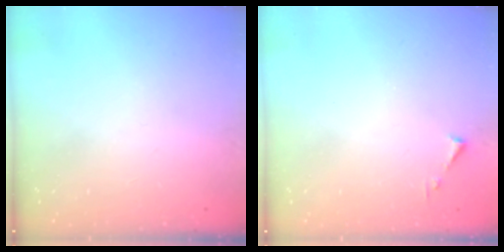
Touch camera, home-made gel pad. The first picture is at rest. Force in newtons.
{"total": 3.2, "press": 3.2, "slide": 0.4}